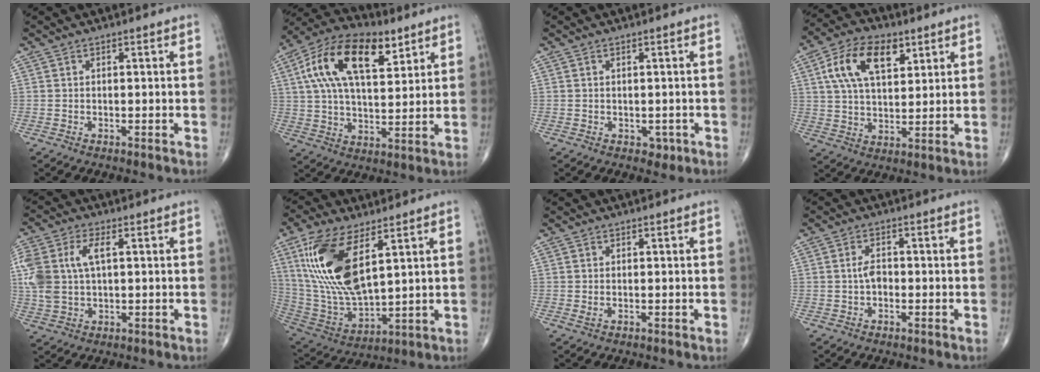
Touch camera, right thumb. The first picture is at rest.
{"total": 18.7, "force": [7.6, 9.2, 14.4], "torque": [-0.247, -0.003, 0.131]}
{"total": 1.5, "force": [-0.3, 1.3, 0.8], "torque": [-0.001, 0.000, 0.001]}
{"total": 13.5, "force": [5.5, 7.3, 9.9], "torque": [-0.167, -0.005, 0.099]}
{"total": 10.0, "force": [1.9, 5.5, 8.1], "torque": [-0.194, 0.013, 0.042]}
{"total": 19.3, "force": [7.2, 8.1, 16.0], "torque": [-0.325, -0.031, 0.149]}
{"total": 0.6, "force": [0.1, 0.3, 0.5], "torque": [-0.012, -0.002, 0.002]}
{"total": 2.4, "force": [-0.3, 1.5, 1.9], "torque": [-0.031, 0.006, -0.009]}